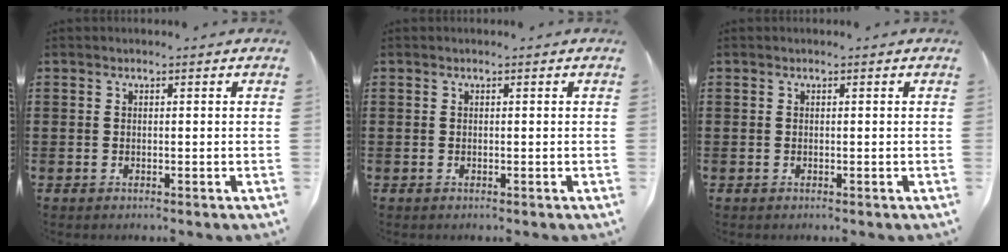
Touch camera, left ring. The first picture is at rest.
{"total": 0.0}
{"total": 0.0}